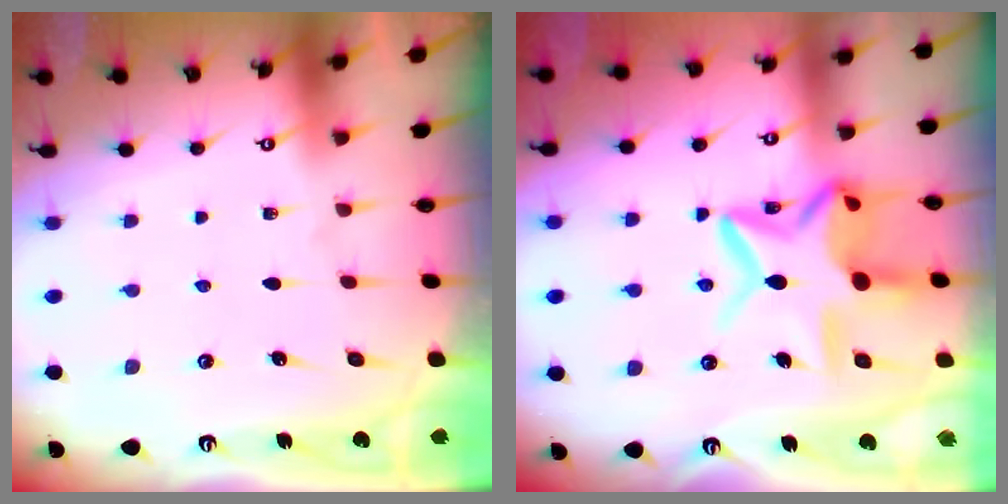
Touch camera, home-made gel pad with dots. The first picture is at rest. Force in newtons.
{"total": 16.0, "press": 16.0, "slide": 1.7}